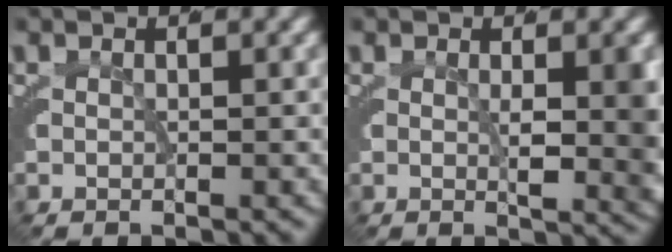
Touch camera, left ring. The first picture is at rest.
{"total": 3.6, "force": [0.5, 0.7, 3.5], "torque": [-0.039, -0.006, 0.007]}